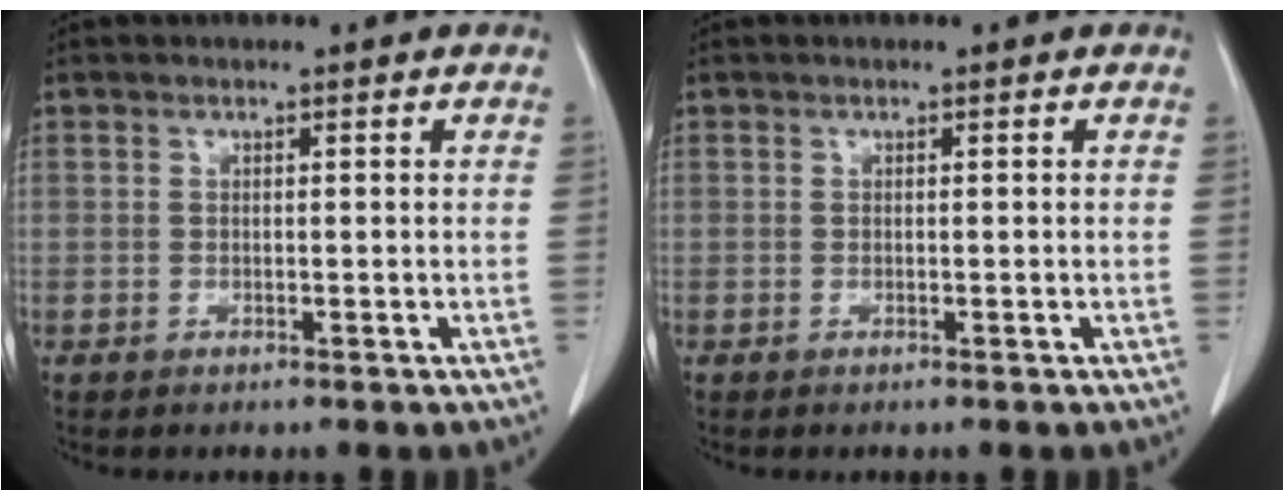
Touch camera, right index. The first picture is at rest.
{"total": 0.0}